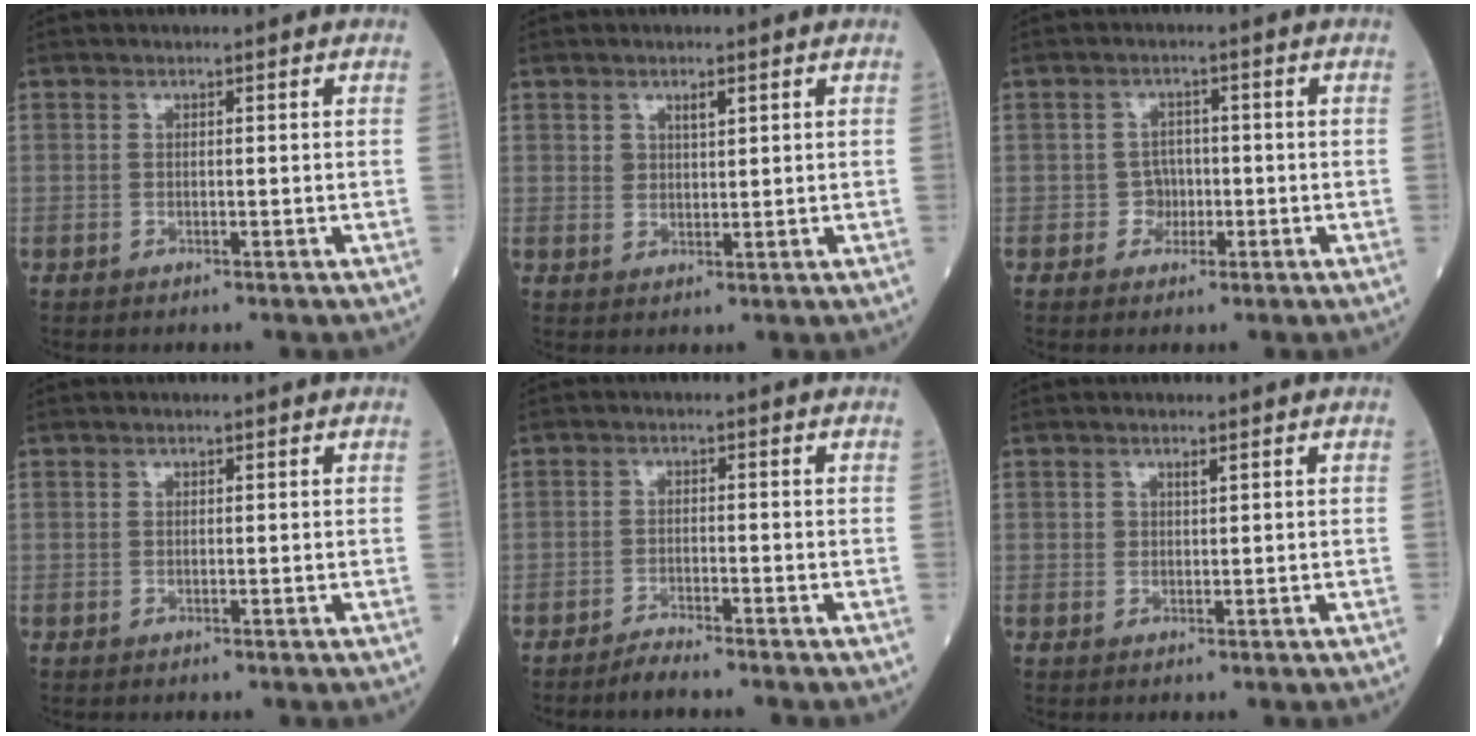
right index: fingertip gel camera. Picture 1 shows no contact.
{"total": 2.2, "force": [1.3, 1.0, 1.5], "torque": [-0.026, -0.001, 0.025]}
{"total": 2.7, "force": [-0.7, 2.5, 0.6], "torque": [0.002, 0.010, -0.012]}
{"total": 0.0}
{"total": 2.2, "force": [-2.1, -0.3, 0.6], "torque": [-0.019, -0.010, -0.041]}
{"total": 1.0, "force": [0.7, 0.4, 0.6], "torque": [-0.011, -0.001, 0.012]}